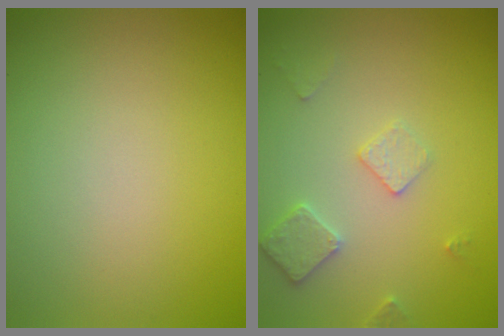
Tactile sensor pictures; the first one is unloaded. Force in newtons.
{"total": 2.5, "press": 2.4, "slide": 0.4}